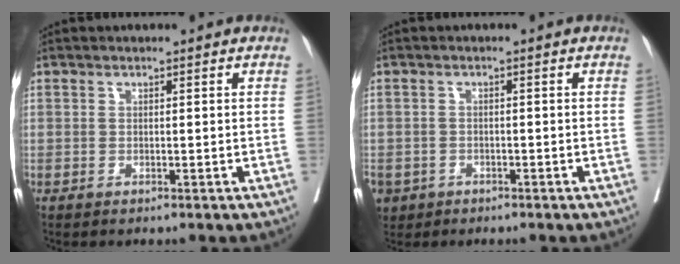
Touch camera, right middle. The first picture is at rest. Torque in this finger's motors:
{"motor_torque": [0.25, -0.27, 0.45, 0.21]}